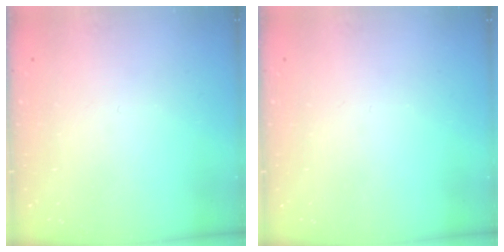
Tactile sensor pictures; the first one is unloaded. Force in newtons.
{"total": 0.0}